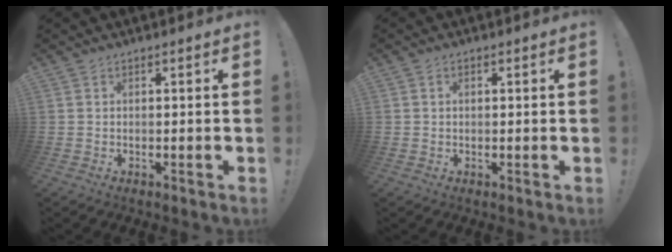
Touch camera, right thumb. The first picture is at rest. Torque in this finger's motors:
{"motor_torque": [0.22, -0.38, 0.15, 0.14, 0.03]}